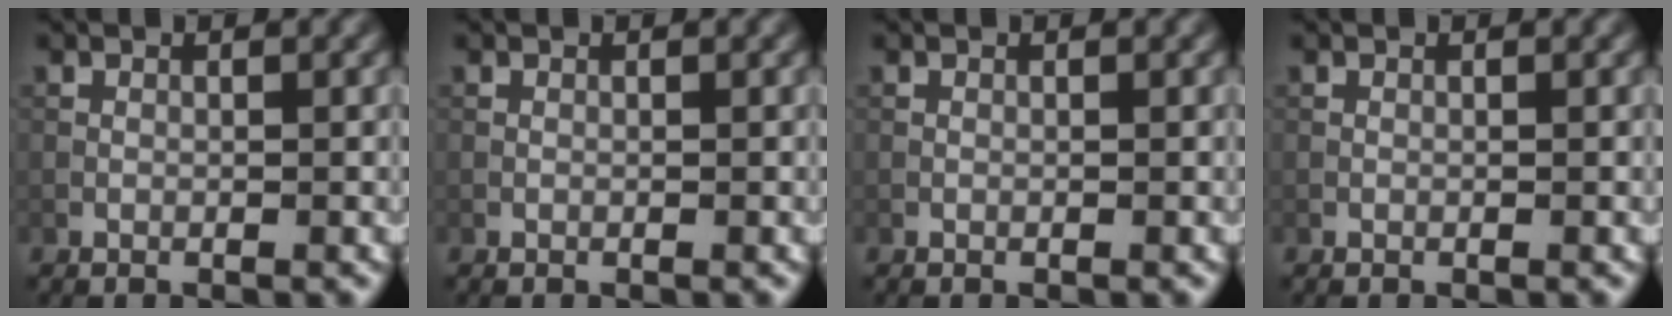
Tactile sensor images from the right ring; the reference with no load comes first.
{"total": 0.0}
{"total": 0.0}
{"total": 0.0}